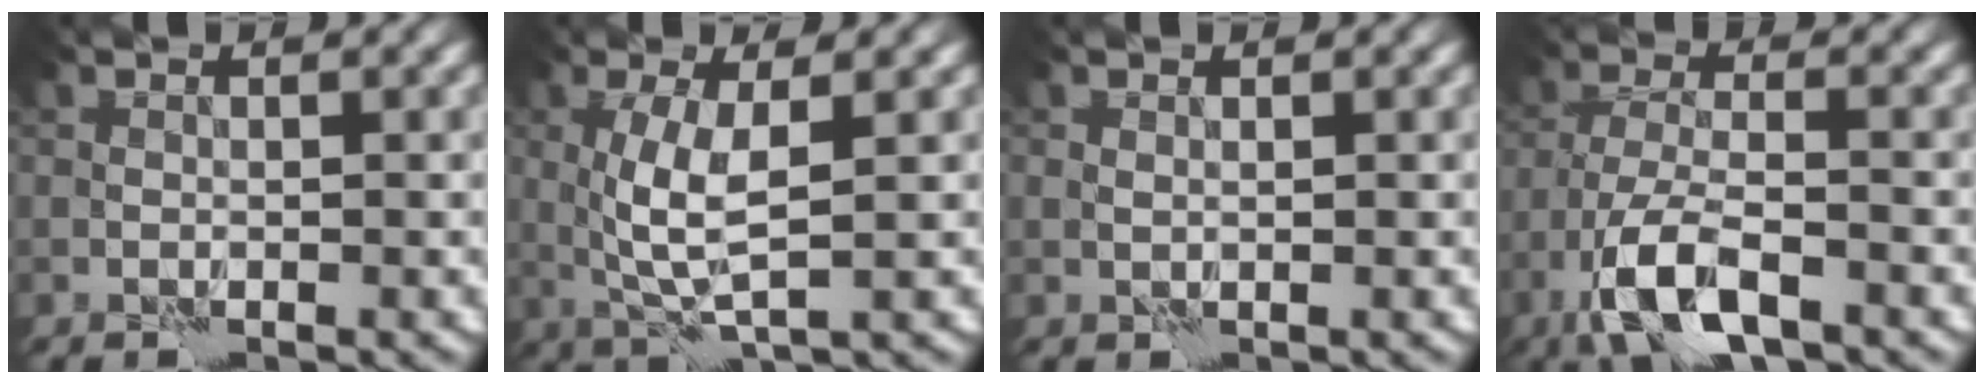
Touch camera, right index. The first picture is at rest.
{"total": 4.2, "force": [0.9, 0.9, 4.0], "torque": [-0.086, -0.004, 0.020]}
{"total": 0.6, "force": [0.5, 0.2, 0.2], "torque": [-0.003, -0.004, 0.011]}
{"total": 6.7, "force": [-3.9, 2.1, 5.0], "torque": [-0.097, -0.002, -0.079]}